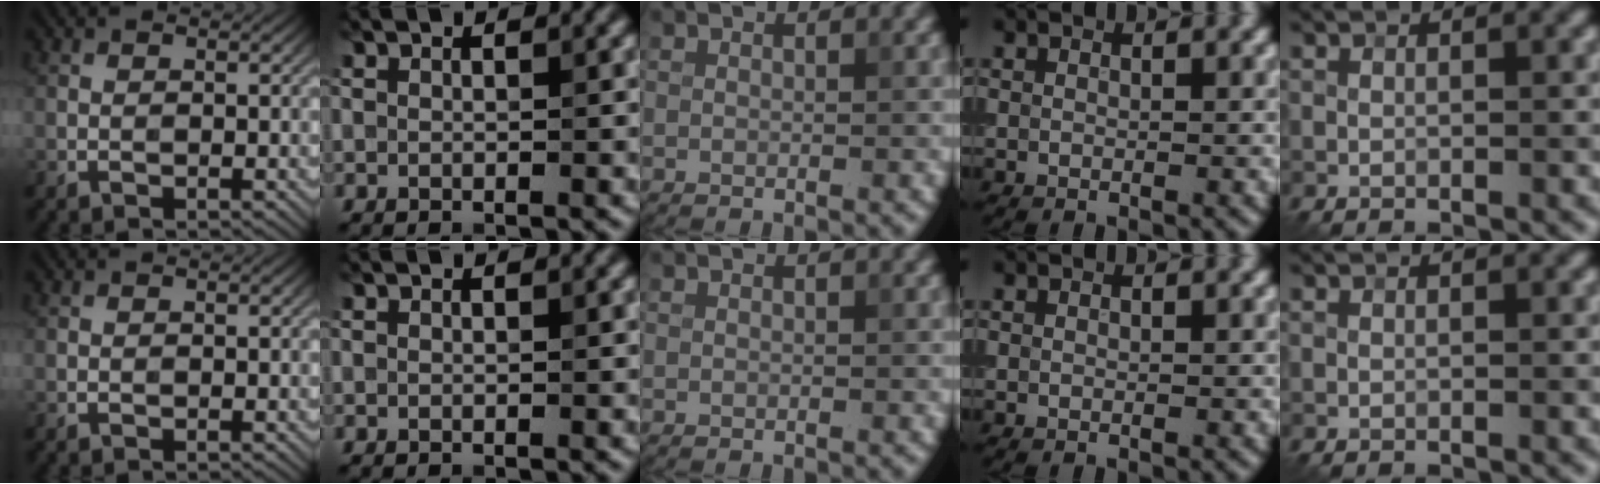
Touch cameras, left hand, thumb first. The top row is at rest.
{}